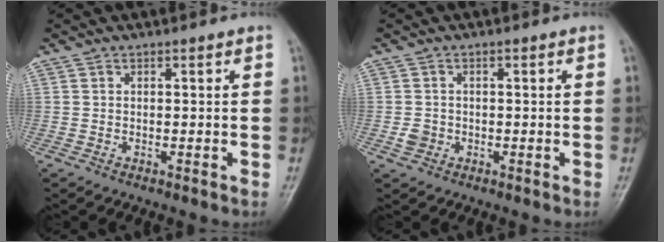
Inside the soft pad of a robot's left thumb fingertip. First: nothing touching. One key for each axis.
{"total": 2.2, "fx": -0.6, "fy": 2.0, "fz": 0.8, "tx": -0.009, "ty": 0.005, "tz": -0.011}